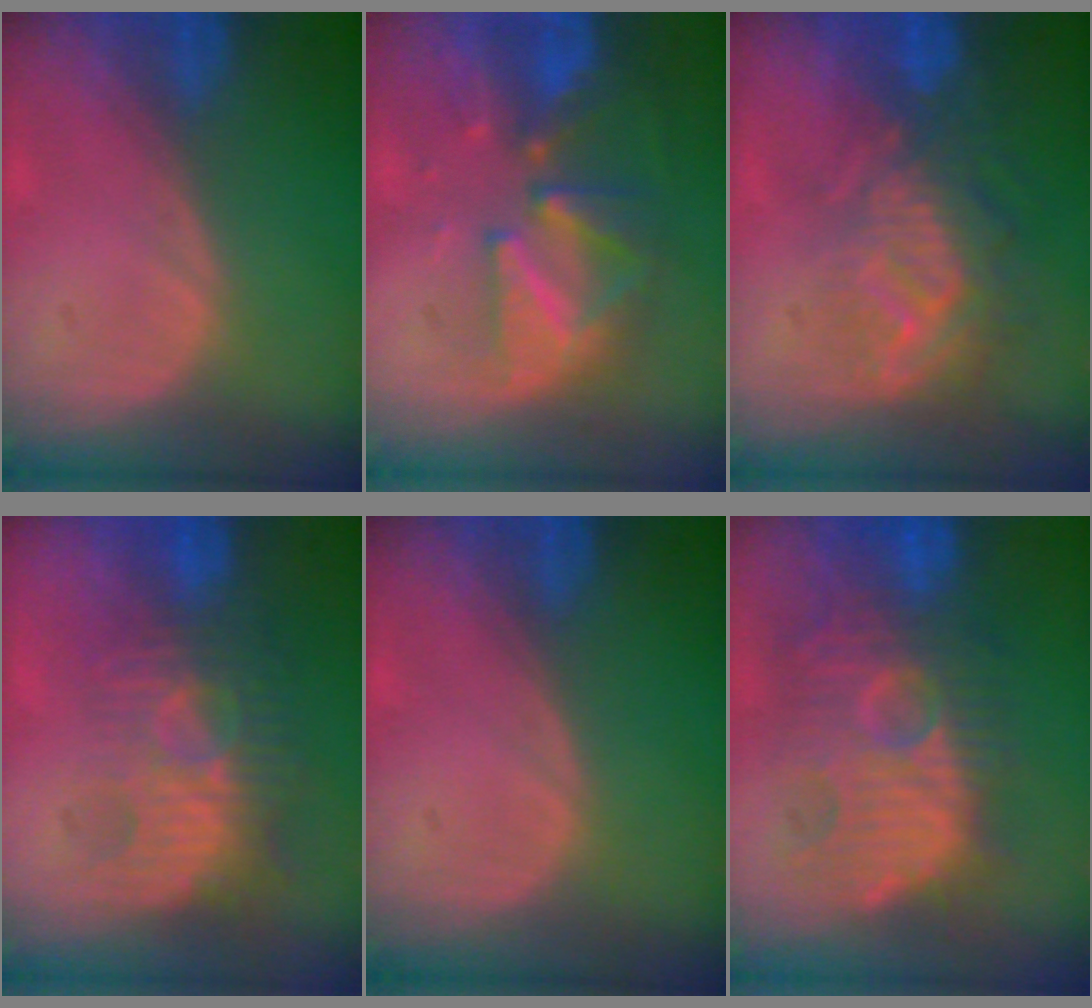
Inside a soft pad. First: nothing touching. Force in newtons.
{"total": 9.5, "press": 8.6, "slide": 4.0}
{"total": 9.5, "press": 8.4, "slide": 4.4}
{"total": 9.9, "press": 8.5, "slide": 5.0}
{"total": 0.0}
{"total": 12.1, "press": 11.7, "slide": 2.9}